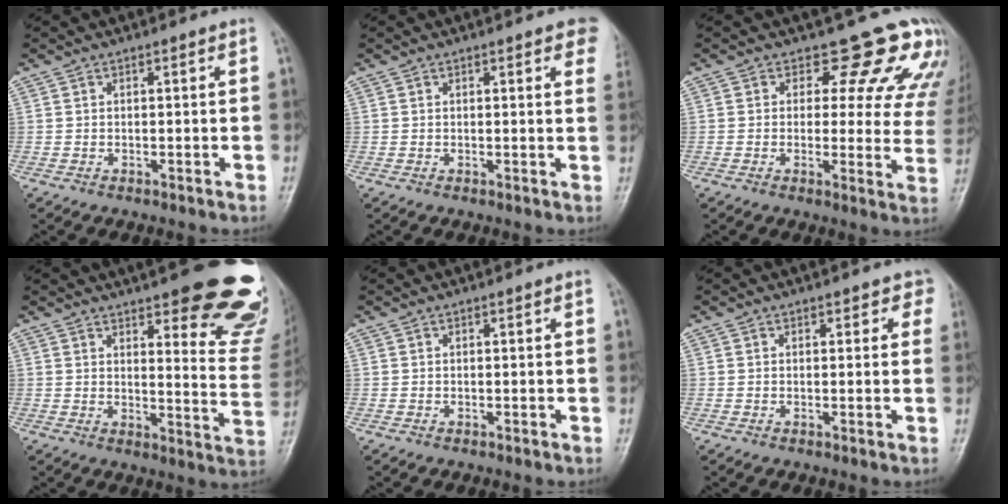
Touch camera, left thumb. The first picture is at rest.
{"total": 6.1, "force": [3.9, 1.9, 4.3], "torque": [-0.026, -0.004, 0.034]}
{"total": 13.2, "force": [11.0, 6.0, 4.2], "torque": [0.011, -0.066, 0.098]}
{"total": 21.3, "force": [15.0, 5.8, 14.0], "torque": [-0.135, -0.088, 0.172]}
{"total": 0.0}
{"total": 2.5, "force": [1.6, 1.7, 1.0], "torque": [0.025, -0.003, 0.008]}